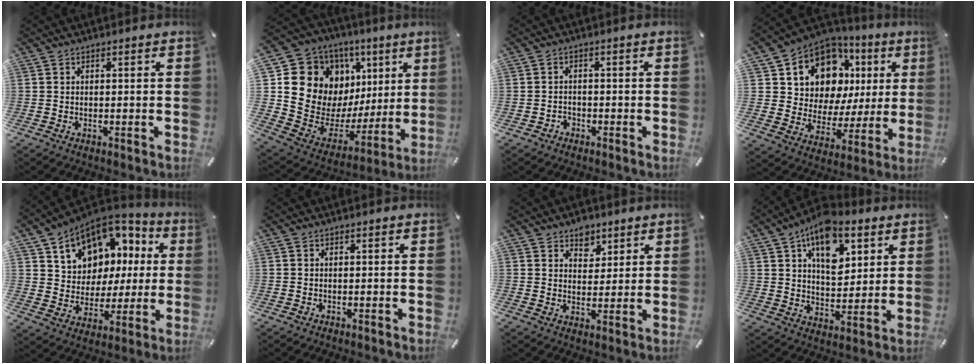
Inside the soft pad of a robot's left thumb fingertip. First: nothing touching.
{"total": 15.2, "force": [5.2, 13.6, 4.5], "torque": [-0.055, -0.064, 0.121]}
{"total": 1.9, "force": [-1.2, 1.4, 0.4], "torque": [-0.011, 0.008, -0.029]}
{"total": 12.8, "force": [7.0, 9.3, 5.3], "torque": [-0.095, -0.065, 0.128]}
{"total": 11.5, "force": [6.0, 9.3, 3.0], "torque": [-0.066, -0.050, 0.114]}
{"total": 0.0}
{"total": 5.7, "force": [3.8, 4.2, 0.9], "torque": [0.005, -0.021, 0.061]}
{"total": 14.2, "force": [7.8, 8.6, 8.2], "torque": [-0.127, -0.029, 0.138]}